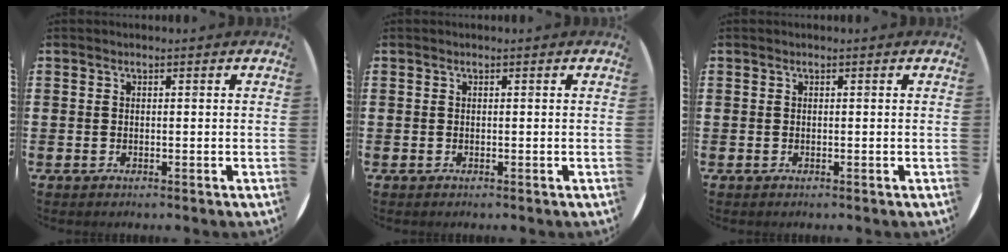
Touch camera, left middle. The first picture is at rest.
{"total": 0.0}
{"total": 0.0}